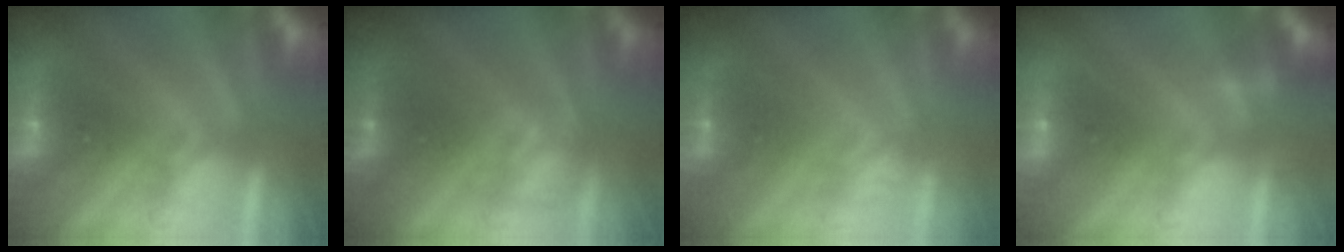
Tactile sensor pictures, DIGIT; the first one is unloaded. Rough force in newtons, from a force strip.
{"total": 2.5}
{"total": 1.0}
{"total": 2.2}